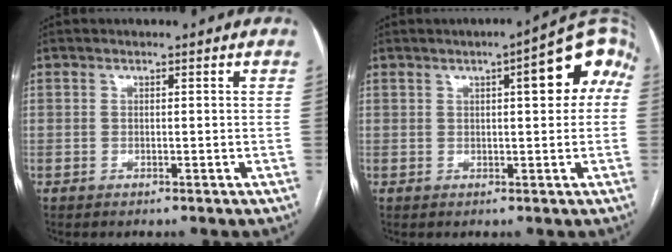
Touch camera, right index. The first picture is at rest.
{"total": 8.8, "force": [2.4, 2.2, 8.2], "torque": [-0.102, 0.033, 0.023]}